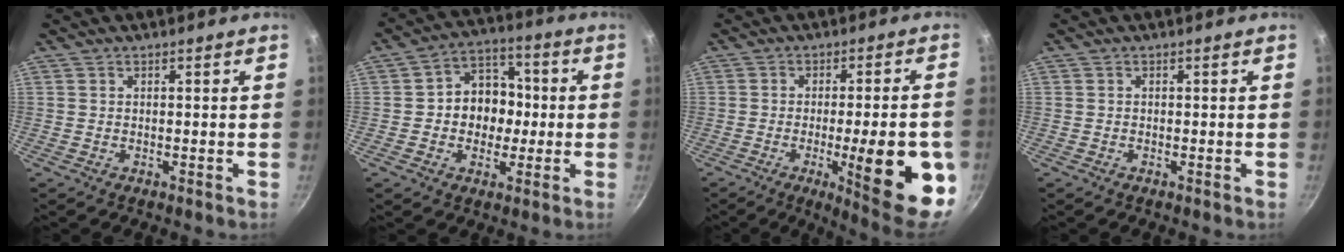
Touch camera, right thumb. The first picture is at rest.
{"total": 10.4, "force": [-0.6, 8.7, 5.6], "torque": [-0.031, 0.026, -0.023]}
{"total": 19.0, "force": [-5.1, 4.5, 17.8], "torque": [-0.215, 0.007, -0.065]}
{"total": 0.0}